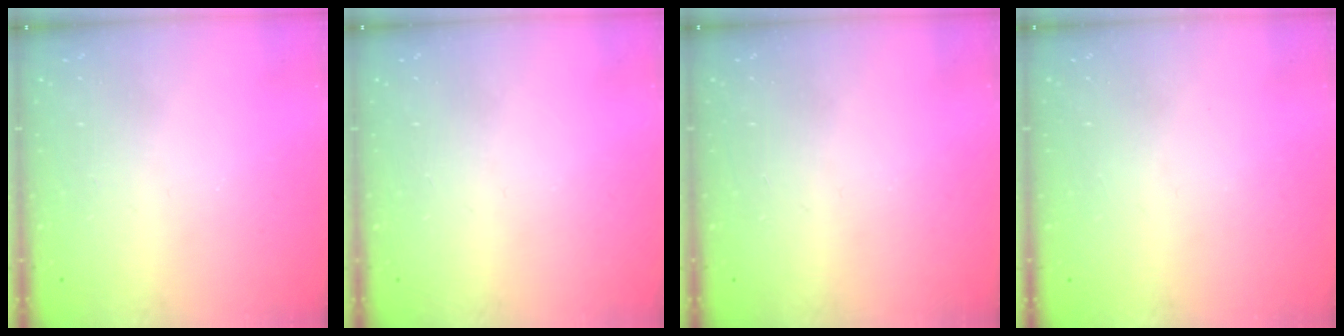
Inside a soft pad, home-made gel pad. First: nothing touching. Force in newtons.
{"total": 0.0}
{"total": 0.0}
{"total": 1.5, "press": 1.5, "slide": 0.1}